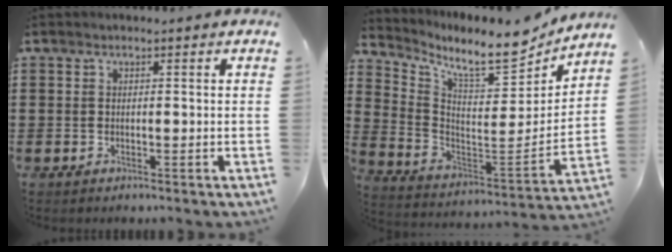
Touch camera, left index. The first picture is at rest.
{"total": 9.6, "force": [8.1, 1.9, 4.8], "torque": [-0.115, -0.062, 0.131]}